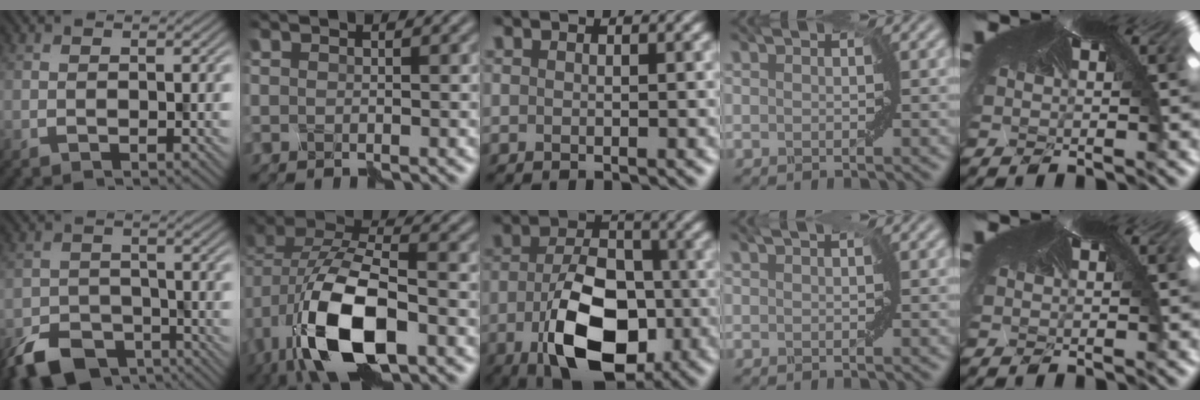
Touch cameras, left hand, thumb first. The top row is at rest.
{"thumb": {"total": 7.9, "force": [-6.0, 4.0, 3.0], "torque": [-0.052, -0.021, -0.097]}, "index": {"total": 11.4, "force": [-4.6, 5.8, 8.6], "torque": [-0.189, -0.010, -0.082]}, "middle": {"total": 9.4, "force": [-3.7, 5.2, 6.8], "torque": [-0.139, -0.004, -0.060]}, "ring": {"total": 1.1, "force": [0.6, 0.4, 0.8], "torque": [-0.009, 0.007, 0.000]}}